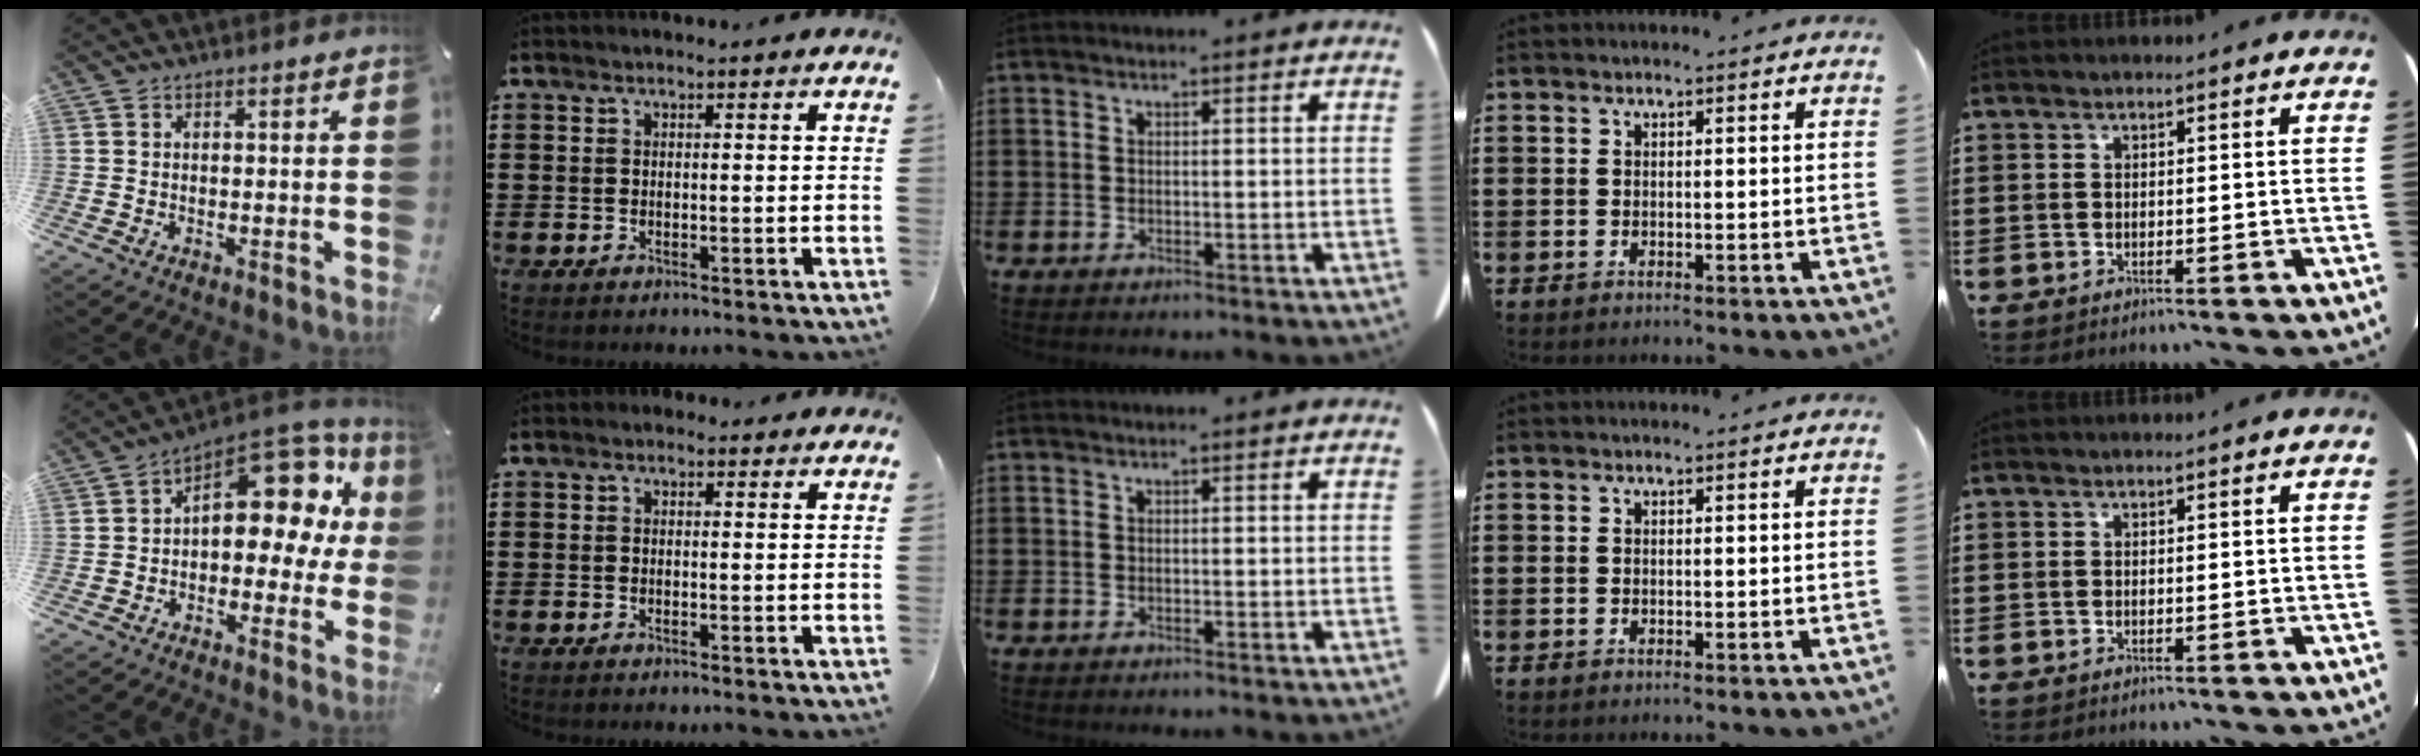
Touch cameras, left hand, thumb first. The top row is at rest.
{"thumb": {"total": 14.3, "force": [6.4, 8.2, 9.7], "torque": [-0.121, -0.060, 0.108]}, "index": {"total": 0.8, "force": [0.1, 0.6, 0.4], "torque": [-0.010, 0.006, 0.002]}}